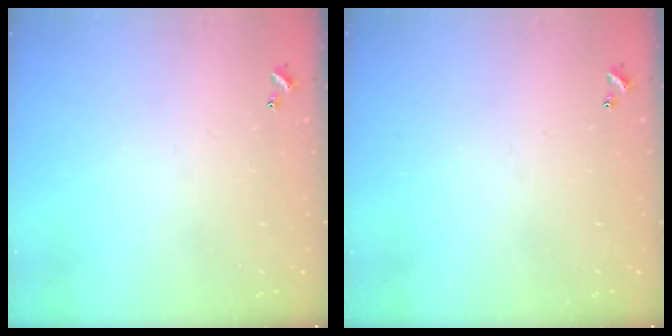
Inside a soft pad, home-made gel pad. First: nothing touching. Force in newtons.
{"total": 0.0}